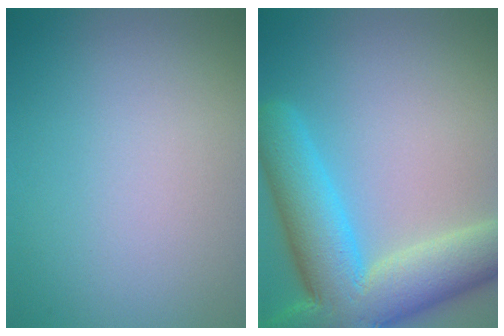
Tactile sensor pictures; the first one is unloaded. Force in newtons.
{"total": 11.6, "press": 11.6, "slide": 0.6}